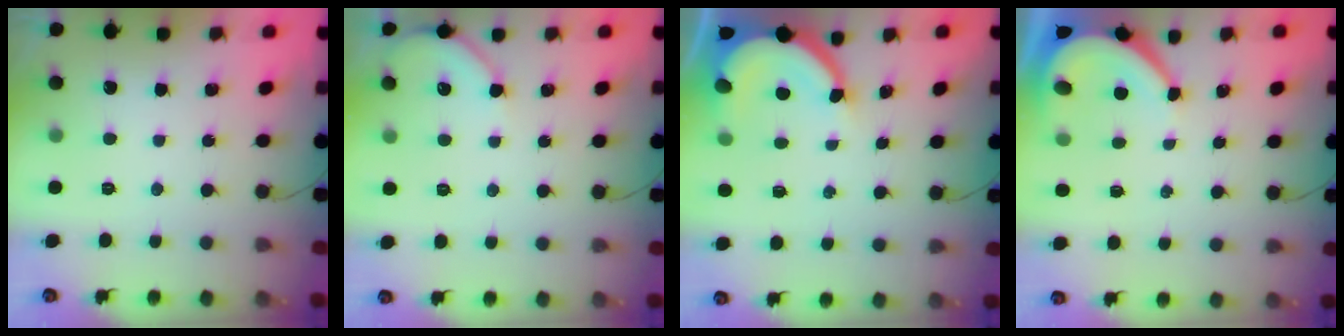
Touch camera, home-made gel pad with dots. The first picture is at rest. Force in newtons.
{"total": 5.9, "press": 5.8, "slide": 0.9}
{"total": 9.0, "press": 8.9, "slide": 0.7}
{"total": 5.3, "press": 5.3, "slide": 0.5}